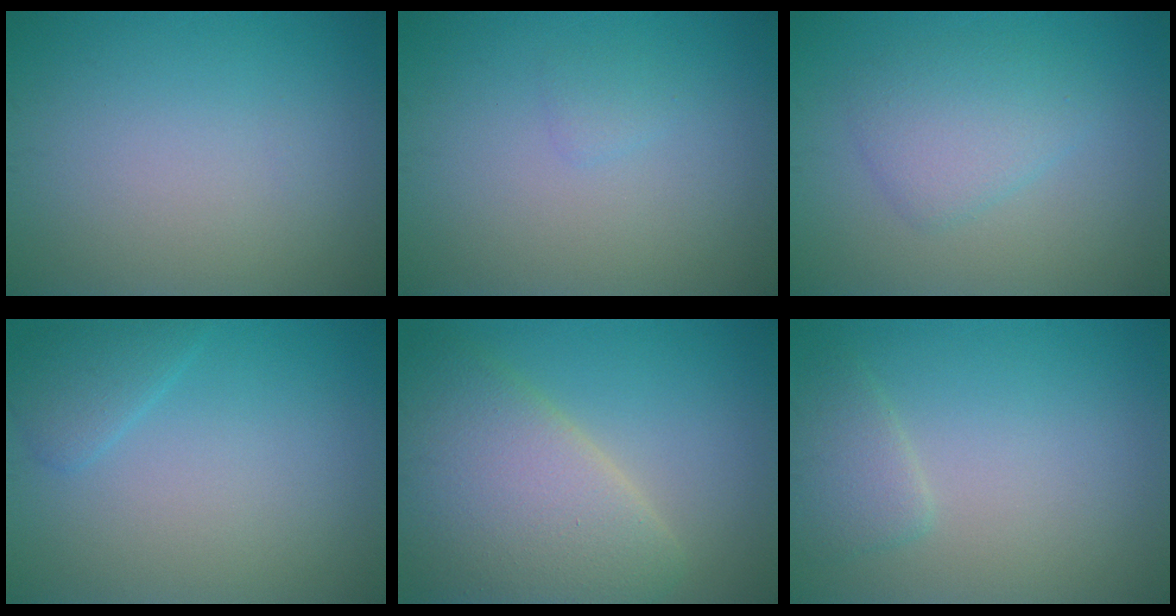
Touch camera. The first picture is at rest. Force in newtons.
{"total": 0.8, "press": 0.8, "slide": 0.0}
{"total": 3.1, "press": 3.1, "slide": 0.2}
{"total": 1.8, "press": 1.8, "slide": 0.1}
{"total": 8.5, "press": 8.5, "slide": 0.6}
{"total": 2.2, "press": 2.2, "slide": 0.1}